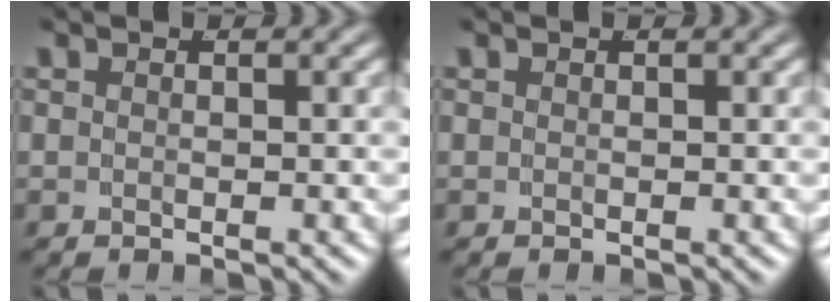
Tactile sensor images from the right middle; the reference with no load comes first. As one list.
[{"total": 0.0}]